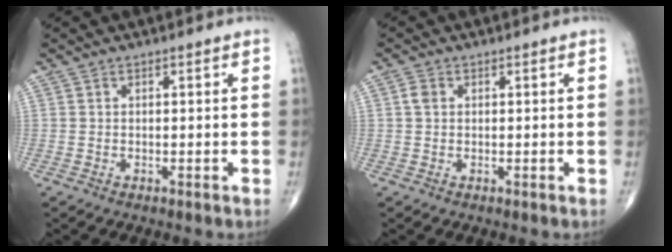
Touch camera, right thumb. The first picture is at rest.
{"total": 1.7, "force": [0.4, 1.3, 1.0], "torque": [-0.019, 0.004, 0.006]}